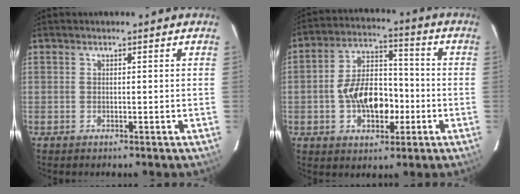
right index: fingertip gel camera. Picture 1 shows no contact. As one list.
[{"total": 12.2, "force": [-2.7, 7.5, 9.2], "torque": [-0.172, 0.020, -0.039]}]